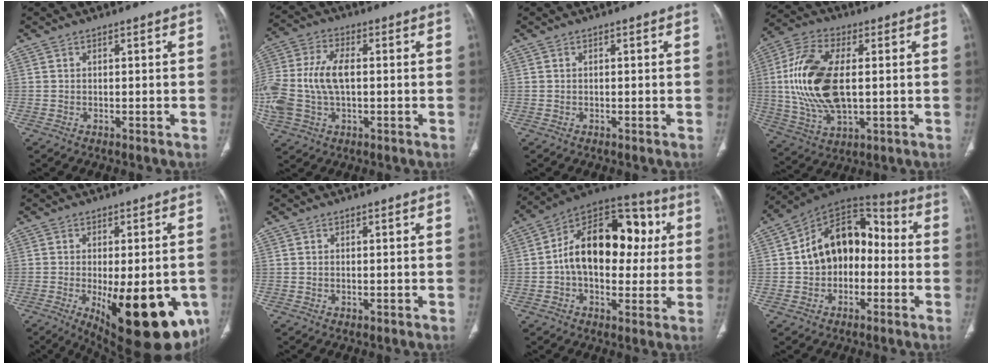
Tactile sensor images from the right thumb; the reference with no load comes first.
{"total": 15.5, "force": [-0.5, 9.4, 12.4], "torque": [-0.299, 0.016, -0.007]}
{"total": 0.0}
{"total": 18.1, "force": [1.1, 9.3, 15.5], "torque": [-0.325, -0.001, 0.025]}
{"total": 22.7, "force": [-7.4, 9.1, 19.5], "torque": [-0.207, -0.020, -0.079]}
{"total": 0.5, "force": [-0.1, 0.4, 0.3], "torque": [-0.008, -0.001, 0.001]}
{"total": 21.6, "force": [2.2, 13.7, 16.6], "torque": [-0.218, 0.034, 0.026]}
{"total": 15.9, "force": [-0.8, 11.3, 11.1], "torque": [-0.134, 0.052, -0.027]}